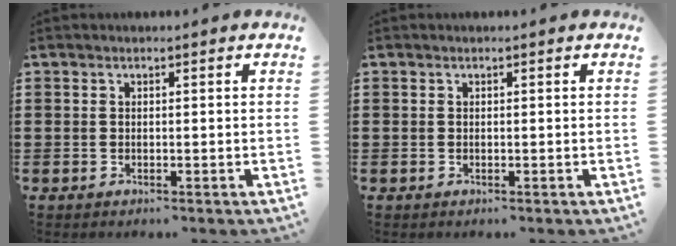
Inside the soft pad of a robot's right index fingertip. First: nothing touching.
{"total": 0.0}